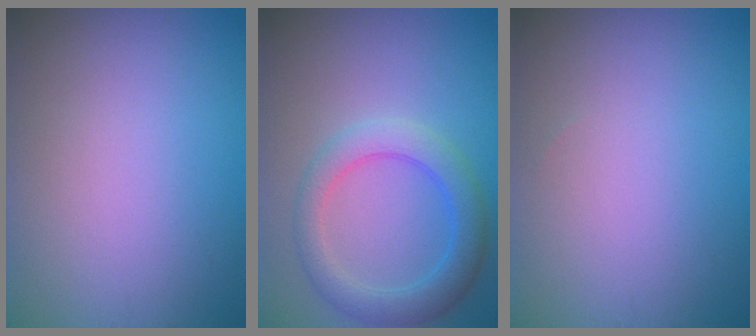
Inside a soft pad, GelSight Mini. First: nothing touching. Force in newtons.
{"total": 4.1, "press": 4.1, "slide": 0.2}
{"total": 0.0}